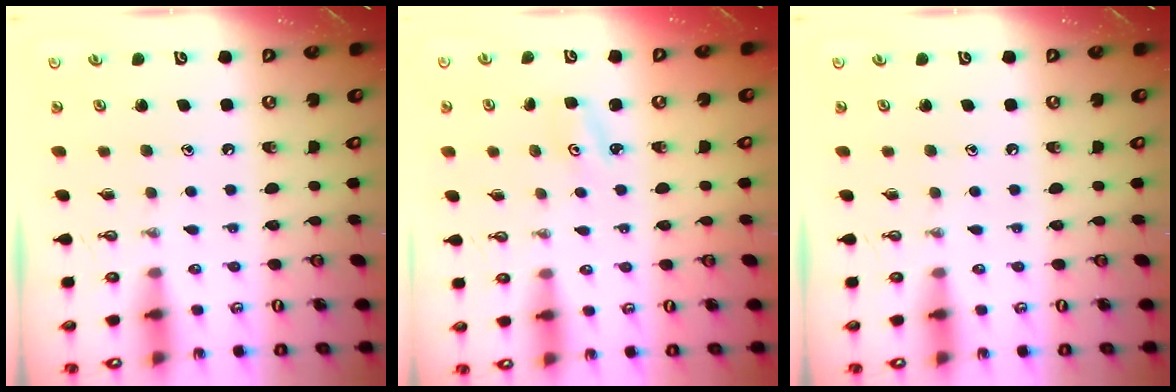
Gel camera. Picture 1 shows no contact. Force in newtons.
{"total": 2.6, "press": 2.6, "slide": 0.3}
{"total": 0.0}